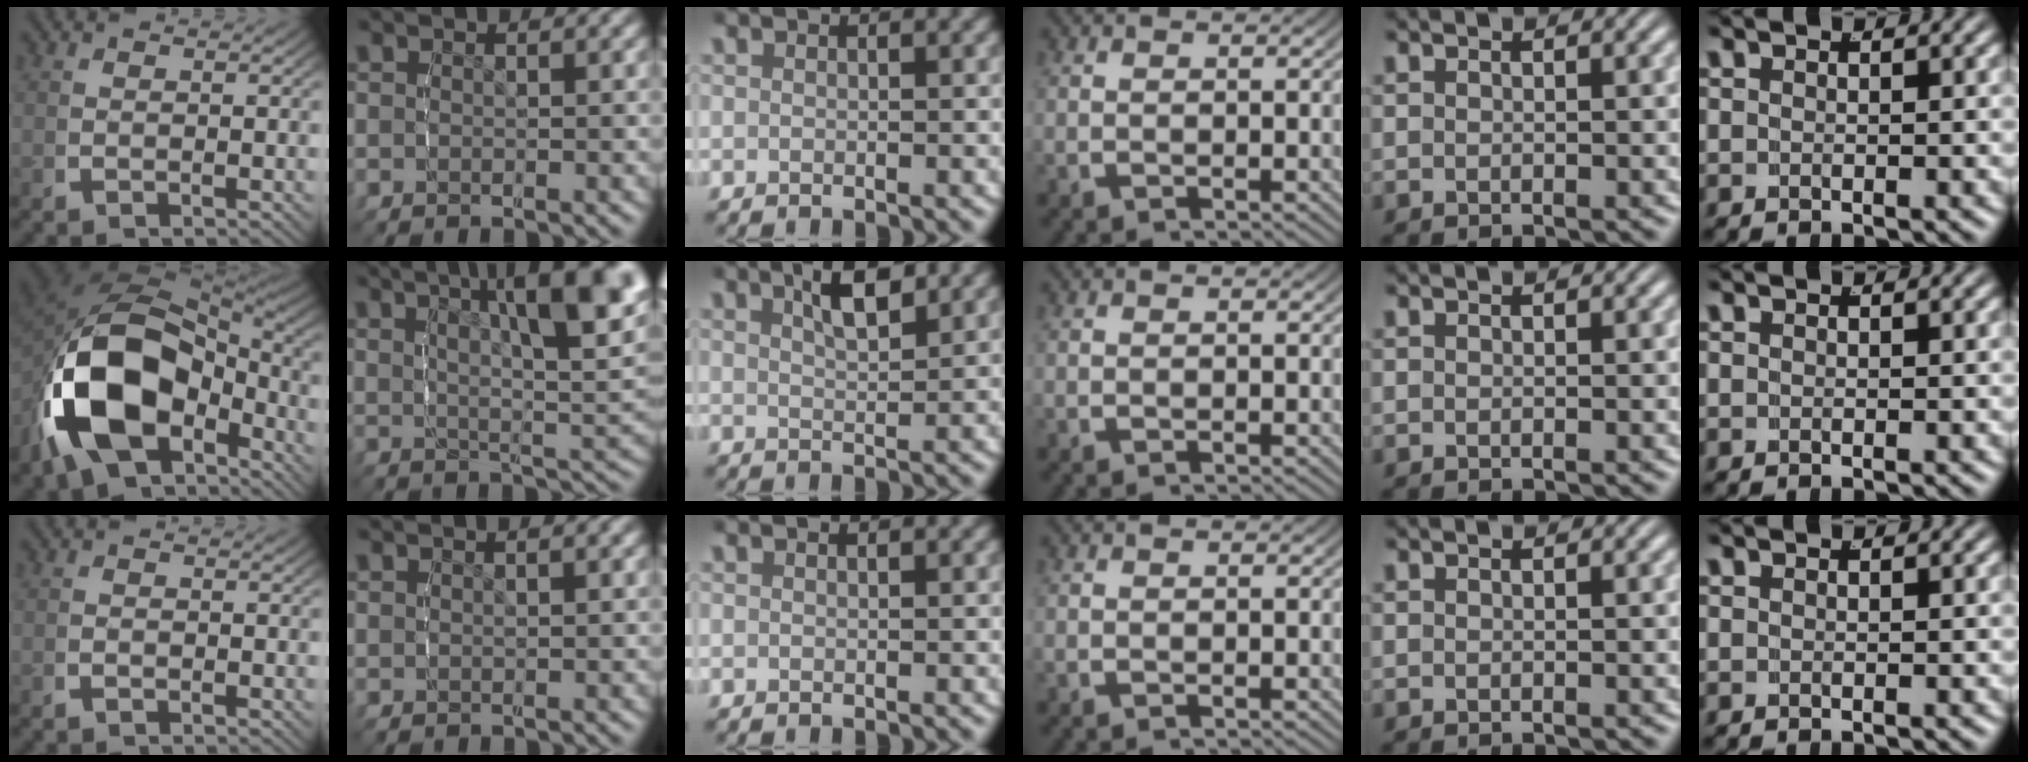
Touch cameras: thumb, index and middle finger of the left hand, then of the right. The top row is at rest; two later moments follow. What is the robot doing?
{"motion": "lift_and_place", "object": "lipstick"}